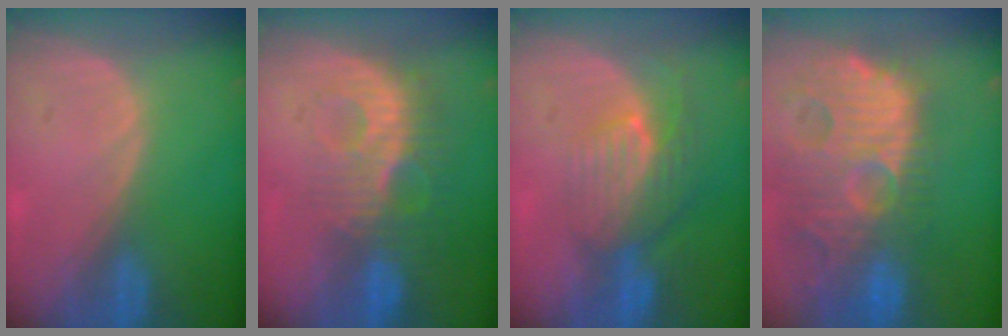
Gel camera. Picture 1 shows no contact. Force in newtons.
{"total": 9.3, "press": 8.4, "slide": 4.0}
{"total": 8.1, "press": 7.2, "slide": 3.6}
{"total": 14.7, "press": 12.6, "slide": 7.5}